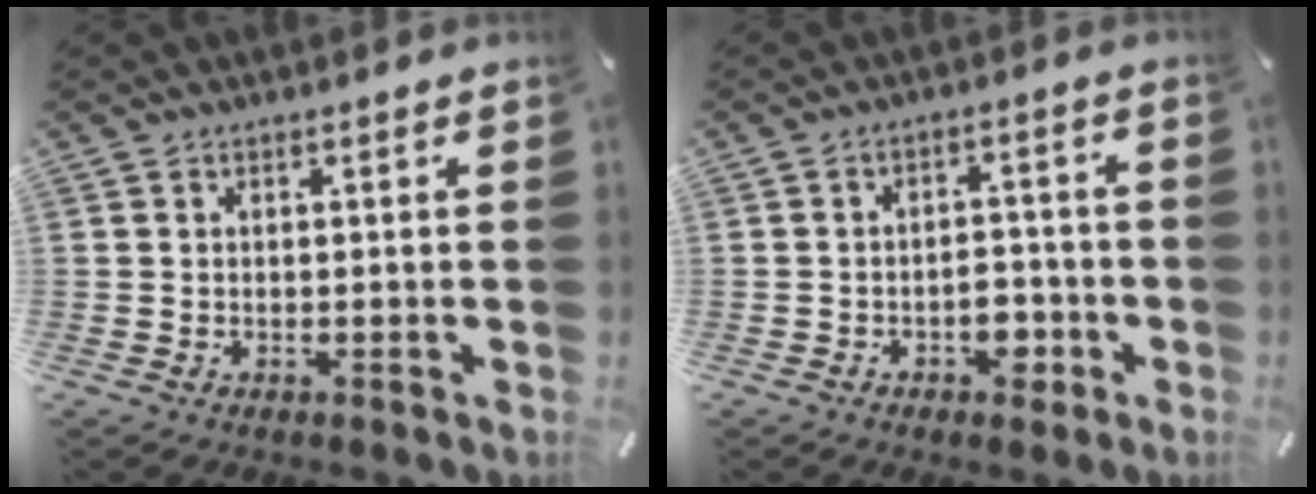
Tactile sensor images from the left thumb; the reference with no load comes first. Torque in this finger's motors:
{"motor_torque": [-0.78, 0.93, 0.52, 0.50, 0.03]}